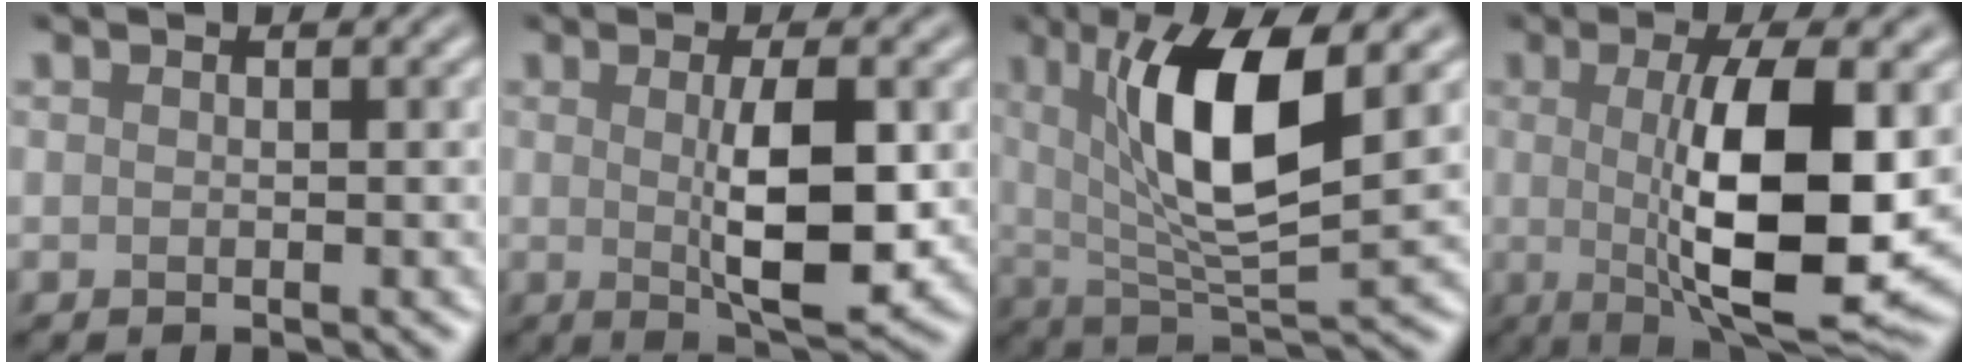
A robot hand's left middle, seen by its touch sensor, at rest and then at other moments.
{"total": 6.4, "force": [0.1, 1.6, 6.2], "torque": [-0.102, -0.005, 0.006]}
{"total": 9.6, "force": [2.7, 2.8, 8.7], "torque": [-0.148, -0.008, 0.049]}
{"total": 11.3, "force": [0.0, 3.2, 10.9], "torque": [-0.163, -0.010, 0.002]}